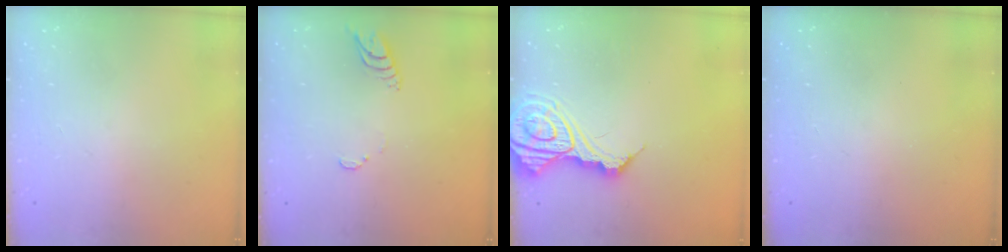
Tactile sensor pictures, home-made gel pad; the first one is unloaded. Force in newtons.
{"total": 3.9, "press": 3.9, "slide": 0.4}
{"total": 13.6, "press": 13.5, "slide": 1.4}
{"total": 0.0}